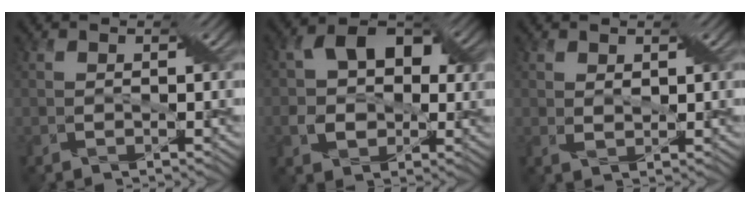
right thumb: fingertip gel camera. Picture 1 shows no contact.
{"total": 7.8, "force": [0.9, 5.8, 5.2], "torque": [-0.090, 0.009, 0.009]}
{"total": 1.3, "force": [0.7, 0.7, 0.8], "torque": [-0.021, -0.002, 0.018]}